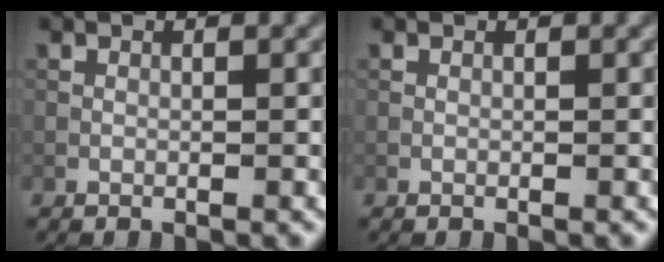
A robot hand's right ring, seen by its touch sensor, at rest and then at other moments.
{"total": 0.0}